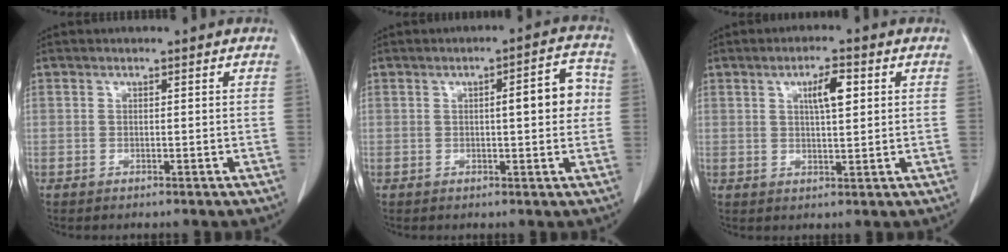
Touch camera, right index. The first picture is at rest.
{"total": 6.2, "force": [0.5, 1.4, 6.0], "torque": [-0.079, 0.018, 0.005]}
{"total": 4.7, "force": [1.6, 1.0, 4.3], "torque": [-0.073, 0.003, 0.028]}